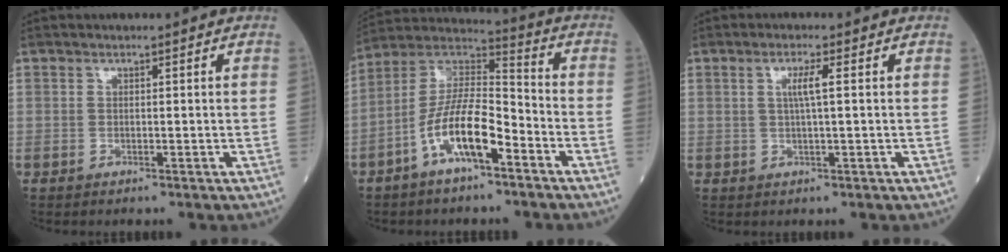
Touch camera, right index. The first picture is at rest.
{"total": 12.3, "force": [-5.6, 3.4, 10.4], "torque": [-0.200, 0.016, -0.107]}
{"total": 3.0, "force": [0.7, -0.1, 2.9], "torque": [-0.054, 0.000, 0.012]}